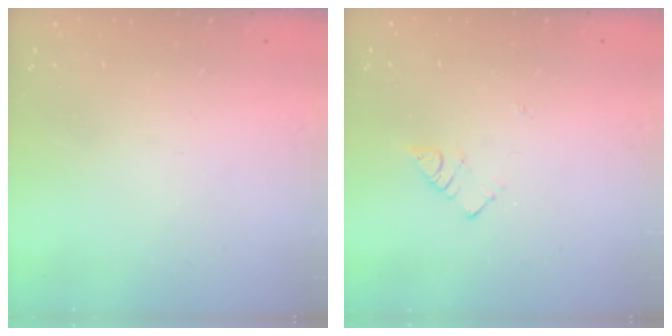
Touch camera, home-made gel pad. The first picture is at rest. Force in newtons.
{"total": 2.9, "press": 2.9, "slide": 0.4}